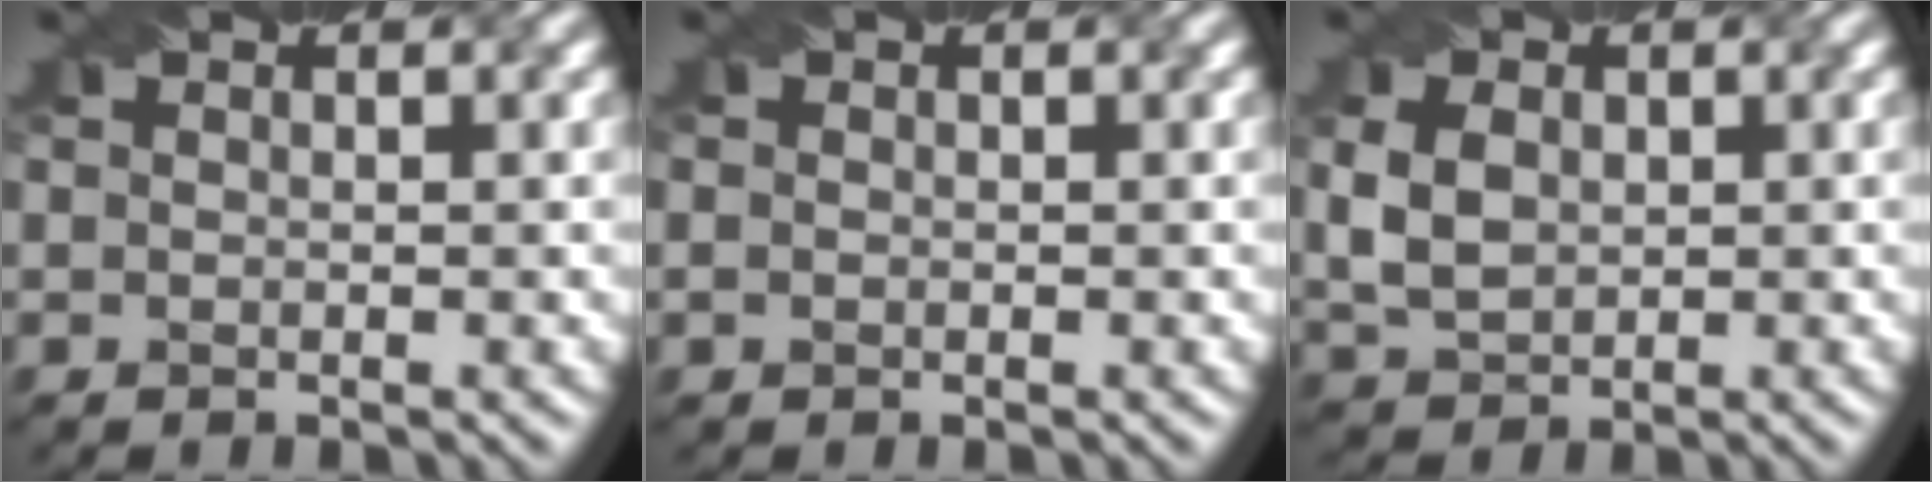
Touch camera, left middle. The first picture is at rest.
{"total": 0.8, "force": [0.0, 0.7, 0.3], "torque": [-0.008, 0.004, 0.000]}
{"total": 3.3, "force": [0.3, 2.6, 2.1], "torque": [-0.058, 0.001, 0.013]}